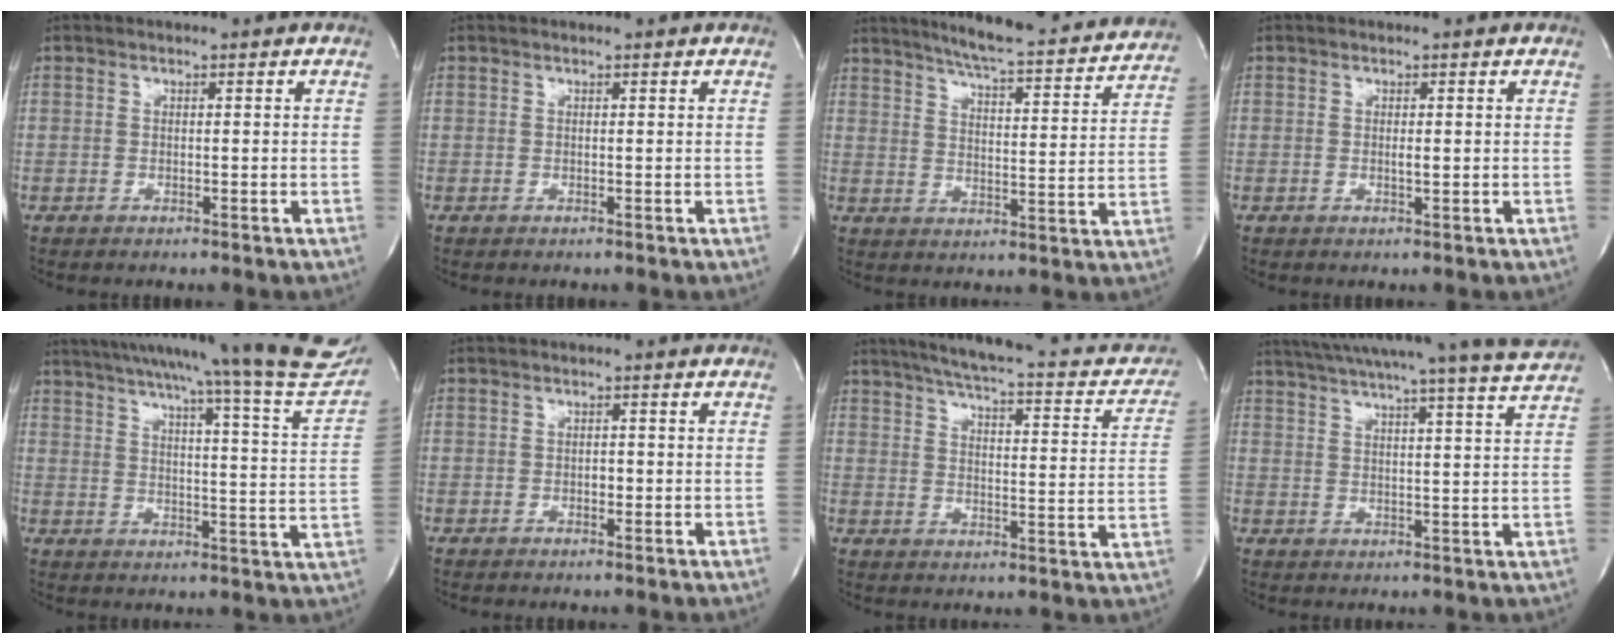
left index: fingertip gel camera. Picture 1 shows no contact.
{"total": 0.5, "force": [0.5, 0.0, 0.2], "torque": [-0.003, 0.002, 0.005]}
{"total": 20.6, "force": [18.9, 2.0, 8.0], "torque": [-0.119, -0.030, 0.238]}
{"total": 0.8, "force": [0.1, 0.1, 0.8], "torque": [-0.018, -0.003, 0.001]}
{"total": 25.7, "force": [22.3, -0.4, 12.8], "torque": [-0.189, -0.065, 0.279]}
{"total": 1.0, "force": [-0.2, 0.6, 0.7], "torque": [-0.012, 0.002, -0.004]}
{"total": 22.1, "force": [18.1, 4.9, 11.8], "torque": [-0.159, 0.006, 0.216]}
{"total": 21.8, "force": [19.8, -1.7, 8.8], "torque": [-0.148, -0.036, 0.262]}